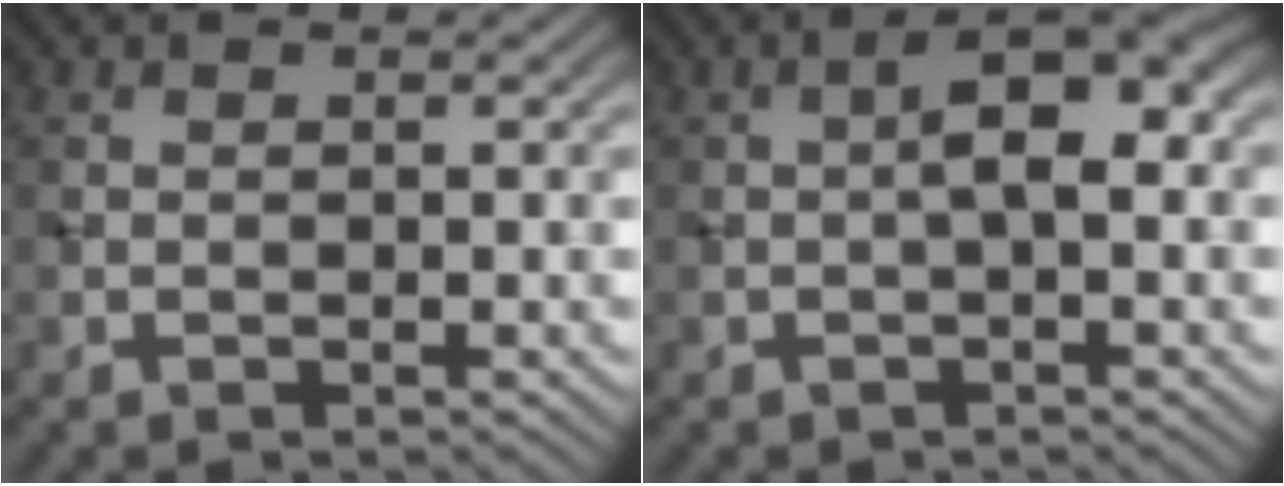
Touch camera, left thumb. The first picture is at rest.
{"total": 4.6, "force": [0.1, 1.4, 4.4], "torque": [-0.076, 0.015, -0.003]}